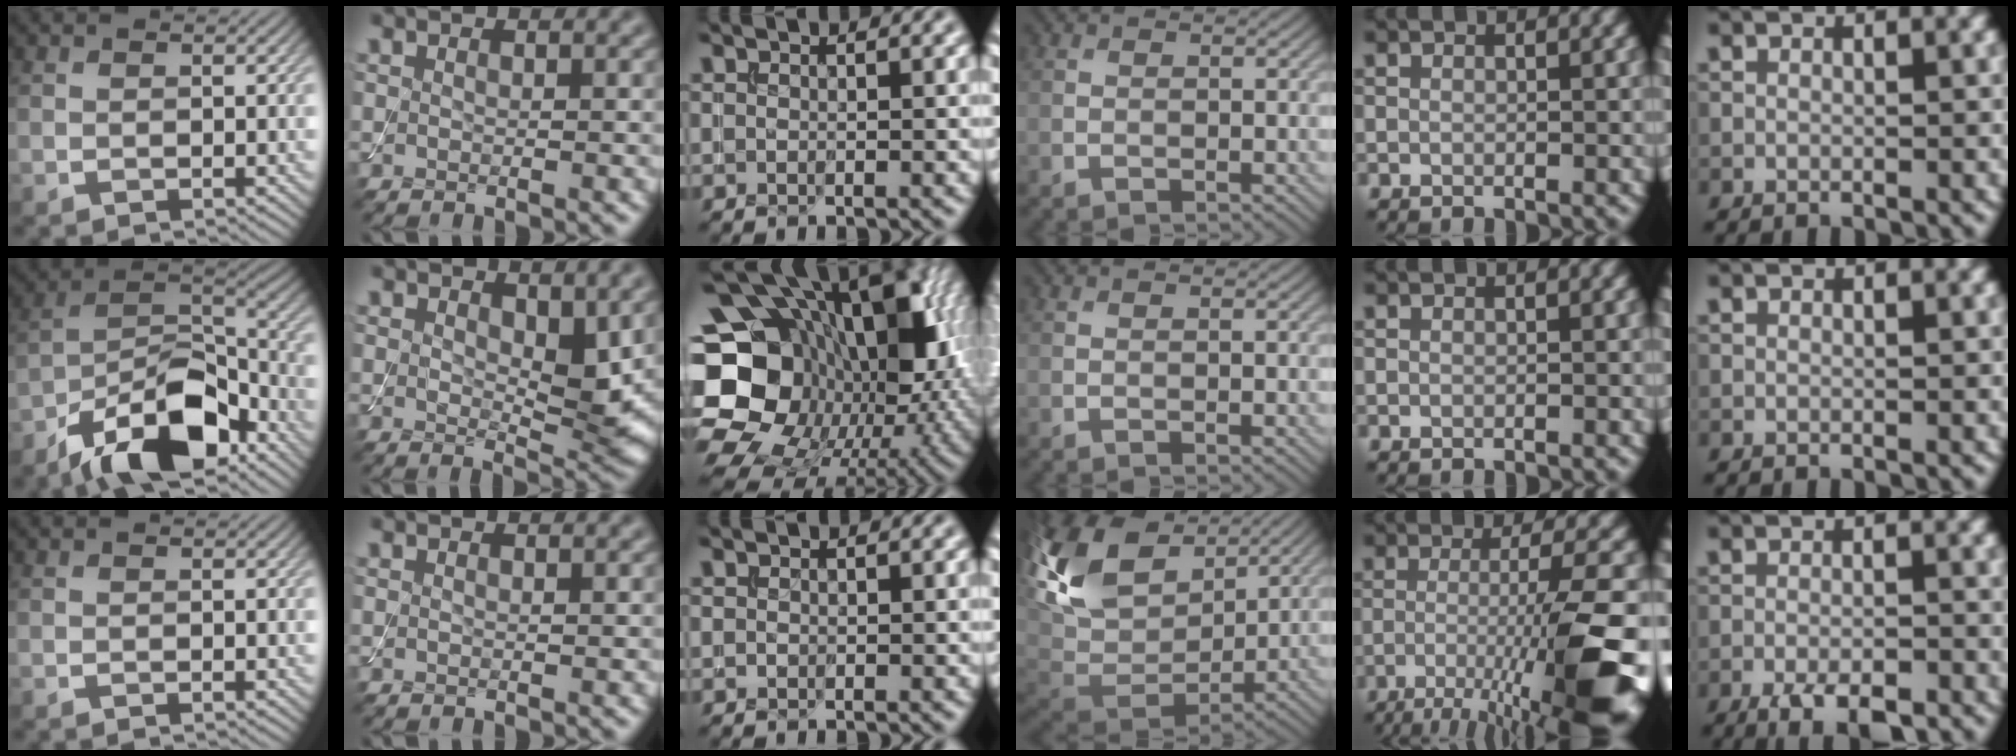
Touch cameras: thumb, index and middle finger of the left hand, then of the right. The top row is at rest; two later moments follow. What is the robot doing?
{"motion": "assemble", "object": "toy tower of hanoi"}